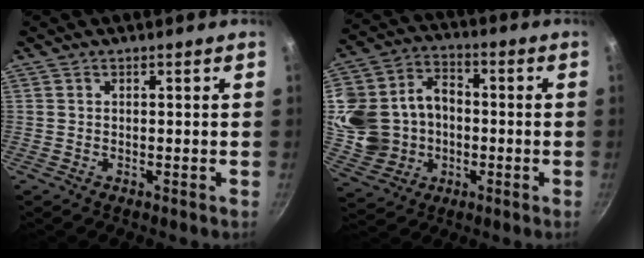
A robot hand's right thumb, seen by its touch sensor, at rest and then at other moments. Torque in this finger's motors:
{"motor_torque": [0.01, 0.37, 0.16, 0.18, 0.18]}